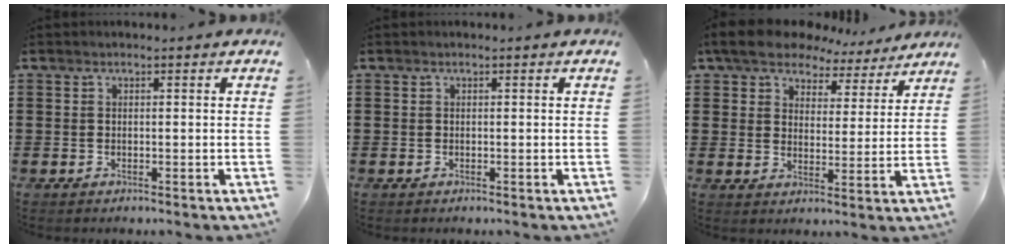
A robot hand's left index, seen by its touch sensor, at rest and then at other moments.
{"total": 0.0}
{"total": 7.1, "force": [6.4, 2.6, 1.5], "torque": [-0.059, -0.028, 0.114]}